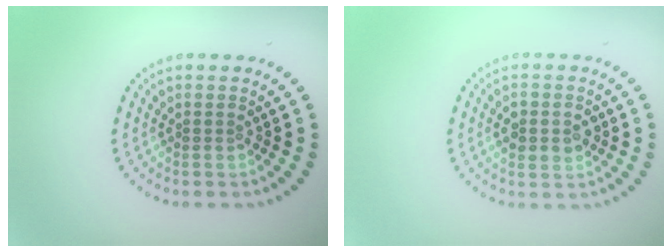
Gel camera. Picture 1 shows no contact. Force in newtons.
{"total": 2.8, "press": 2.8, "slide": 0.1}